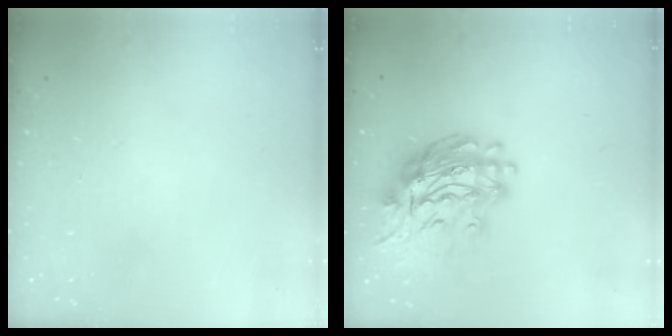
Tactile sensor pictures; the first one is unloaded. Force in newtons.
{"total": 17.2, "press": 17.1, "slide": 1.9}